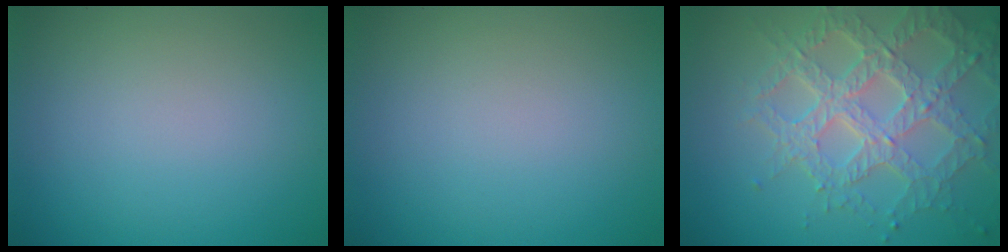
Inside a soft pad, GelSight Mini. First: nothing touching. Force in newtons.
{"total": 0.0}
{"total": 6.9, "press": 5.3, "slide": 4.5}